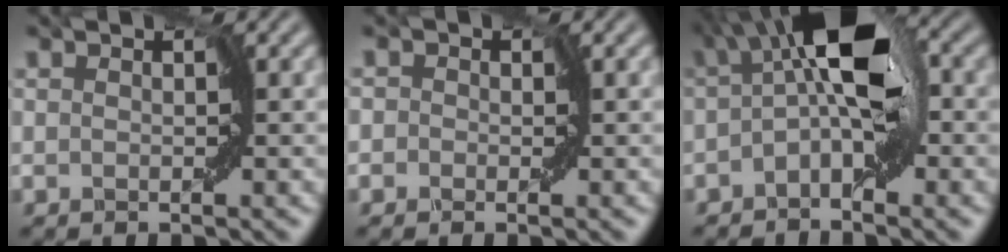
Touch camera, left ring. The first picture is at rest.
{"total": 1.6, "force": [0.1, 1.6, 0.2], "torque": [0.018, 0.012, -0.025]}
{"total": 7.1, "force": [0.1, 2.8, 6.6], "torque": [-0.111, 0.025, -0.017]}